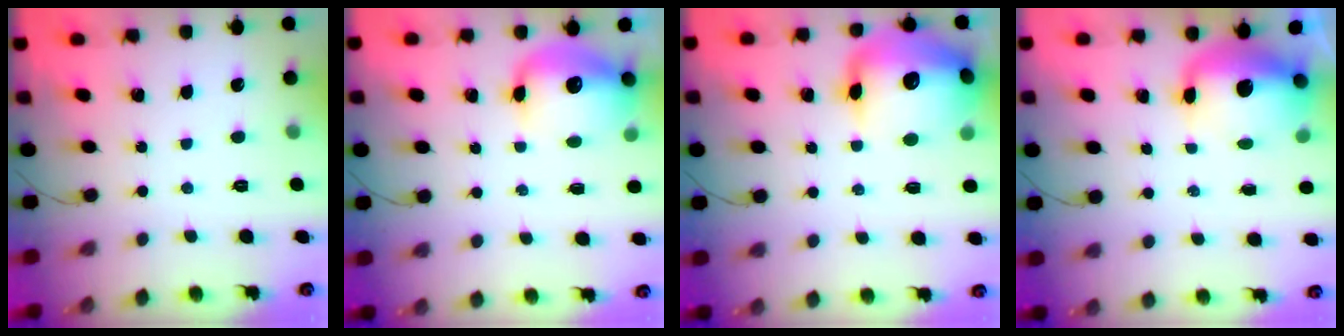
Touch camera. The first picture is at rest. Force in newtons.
{"total": 12.2, "press": 11.9, "slide": 3.0}
{"total": 20.0, "press": 19.6, "slide": 3.9}
{"total": 12.4, "press": 11.9, "slide": 3.4}